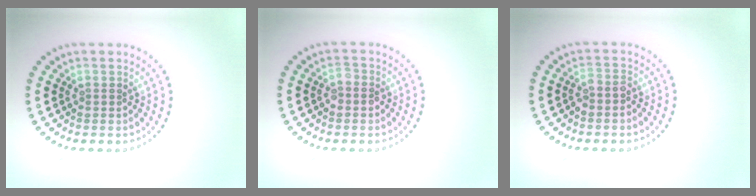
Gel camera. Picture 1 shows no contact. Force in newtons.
{"total": 1.1, "press": 1.0, "slide": 0.5}
{"total": 1.1, "press": 0.9, "slide": 0.6}